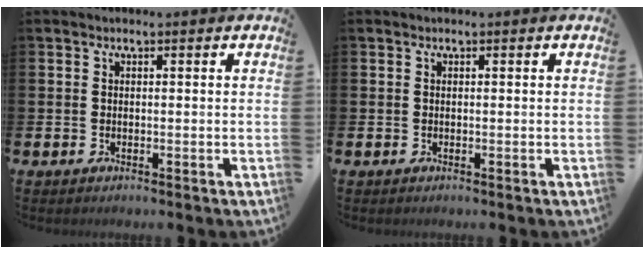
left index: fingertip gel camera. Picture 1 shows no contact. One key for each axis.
{"total": 0.0}